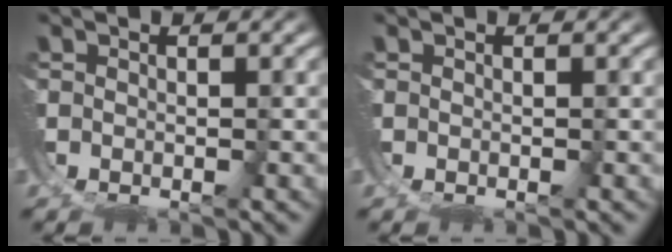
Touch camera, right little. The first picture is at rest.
{"total": 0.0}